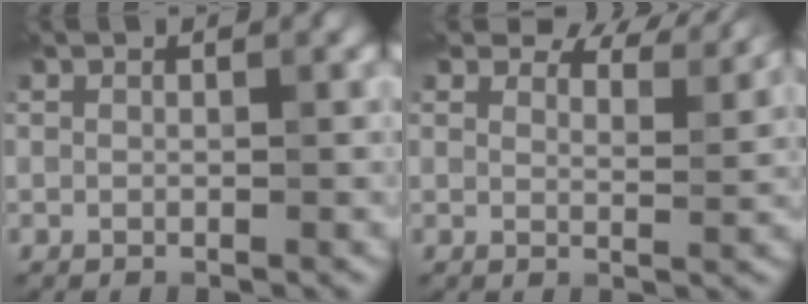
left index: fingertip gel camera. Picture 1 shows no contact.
{"total": 7.0, "force": [6.1, 2.2, 2.7], "torque": [-0.039, 0.004, 0.070]}